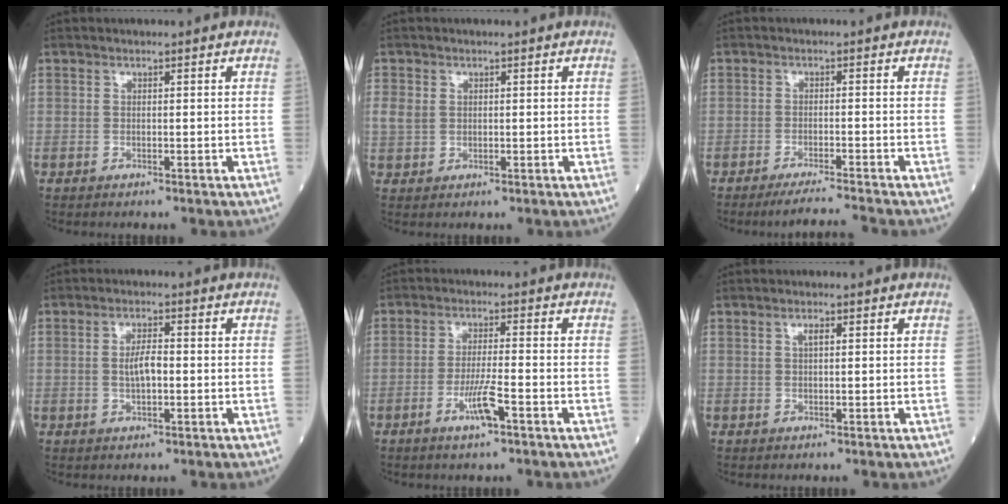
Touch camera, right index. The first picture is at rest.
{"total": 2.6, "force": [0.6, 2.1, 1.4], "torque": [-0.037, 0.008, 0.015]}
{"total": 4.2, "force": [-3.7, -1.2, 1.5], "torque": [-0.020, -0.015, -0.066]}
{"total": 3.6, "force": [-0.2, 1.1, 3.4], "torque": [-0.066, 0.003, -0.004]}
{"total": 5.0, "force": [-2.4, 0.2, 4.3], "torque": [-0.083, -0.006, -0.047]}
{"total": 1.2, "force": [0.4, 0.3, 1.1], "torque": [-0.020, 0.002, 0.006]}